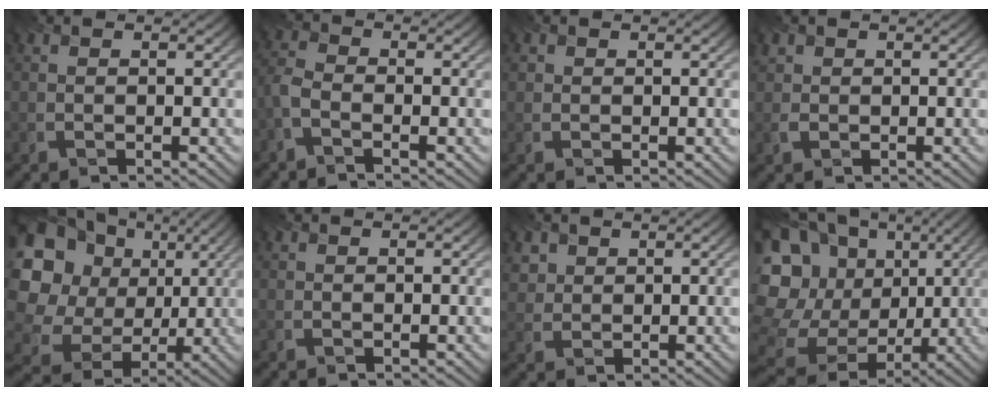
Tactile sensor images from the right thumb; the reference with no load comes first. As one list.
[{"total": 3.1, "force": [-2.0, 1.2, 2.1], "torque": [-0.059, -0.004, -0.057]}, {"total": 0.7, "force": [0.3, 0.6, 0.1], "torque": [0.001, -0.003, 0.005]}, {"total": 1.5, "force": [0.4, 1.4, 0.3], "torque": [-0.009, -0.002, 0.008]}, {"total": 17.1, "force": [4.4, 14.3, 8.3], "torque": [-0.256, 0.022, 0.083]}, {"total": 0.0}, {"total": 2.7, "force": [1.5, 2.2, 0.6], "torque": [-0.028, -0.008, 0.039]}, {"total": 22.4, "force": [2.9, 18.8, 11.8], "torque": [-0.311, 0.010, 0.052]}]